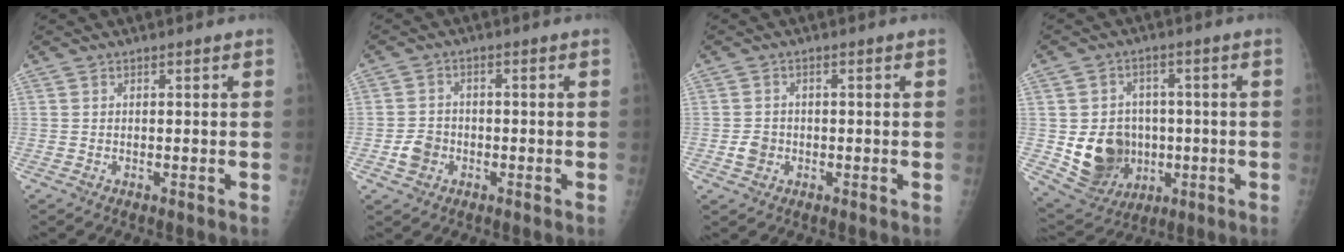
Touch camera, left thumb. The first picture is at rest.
{"total": 4.0, "force": [-1.5, 3.3, 1.6], "torque": [-0.017, 0.012, -0.028]}
{"total": 2.7, "force": [-0.8, 2.3, 1.0], "torque": [-0.009, 0.006, -0.013]}
{"total": 13.0, "force": [-1.6, 11.0, 6.7], "torque": [-0.077, 0.000, -0.006]}